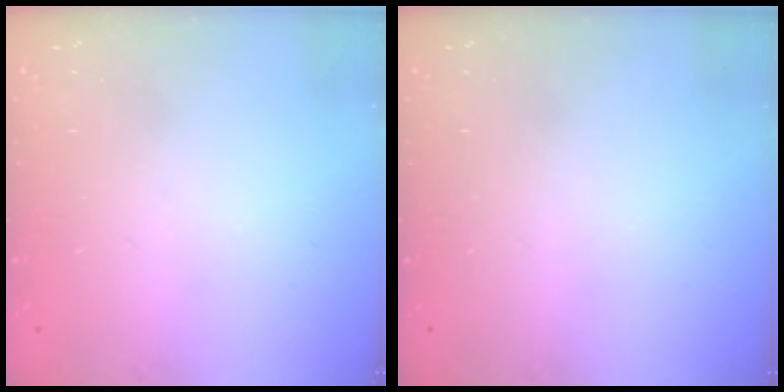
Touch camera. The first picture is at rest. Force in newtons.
{"total": 0.0}